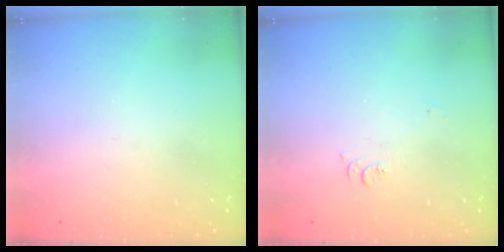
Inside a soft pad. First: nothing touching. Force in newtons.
{"total": 5.2, "press": 5.1, "slide": 0.6}